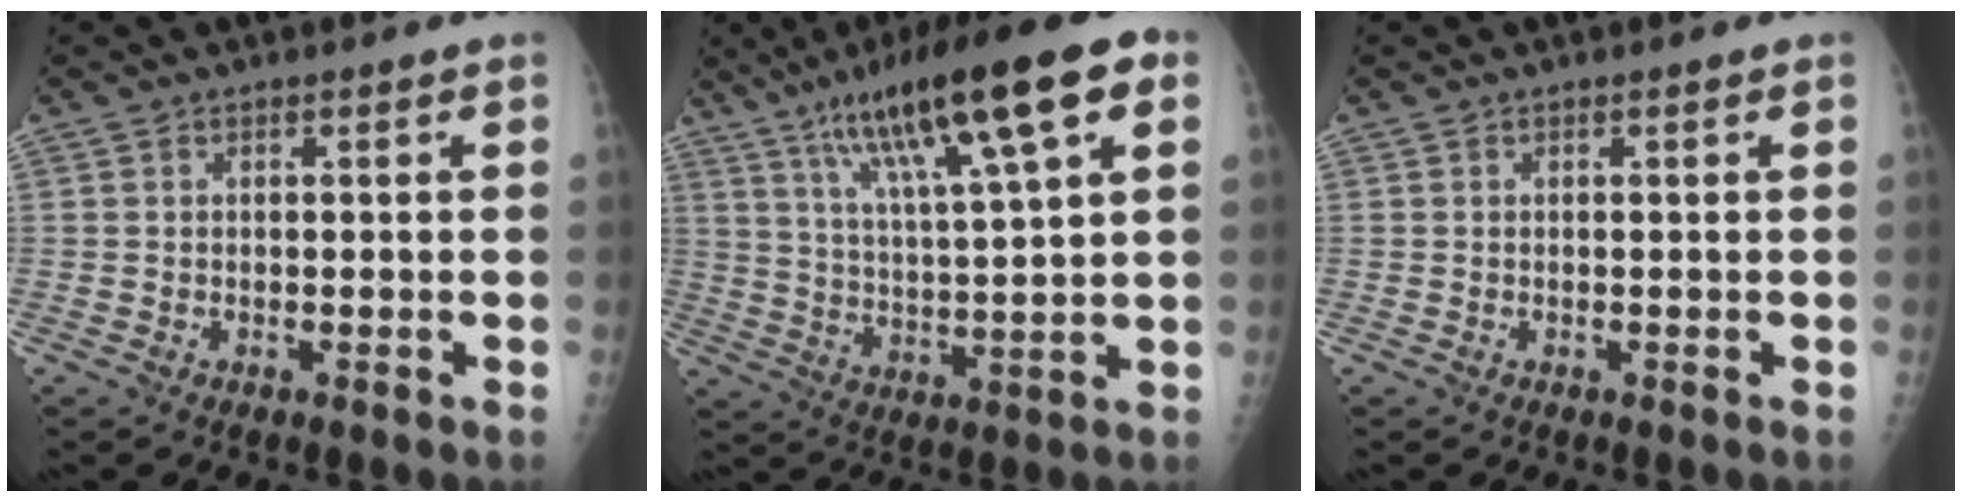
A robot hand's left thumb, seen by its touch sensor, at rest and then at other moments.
{"total": 20.1, "force": [9.8, 3.8, 17.2], "torque": [-0.271, 0.002, 0.165]}
{"total": 0.0}